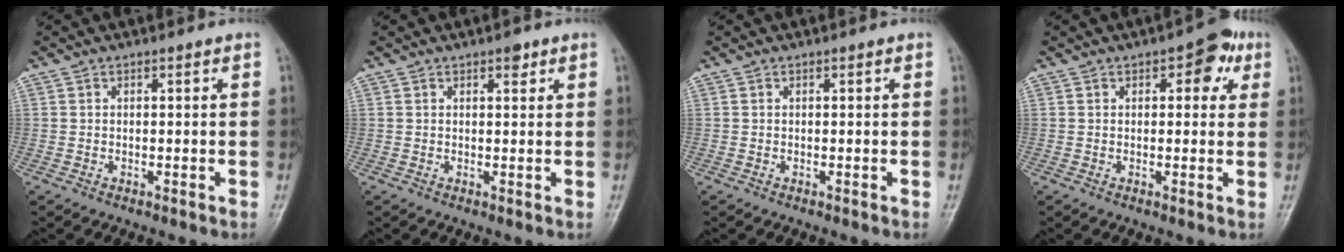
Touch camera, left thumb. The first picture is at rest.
{"total": 2.0, "force": [1.2, 0.9, 1.3], "torque": [-0.012, -0.004, 0.016]}
{"total": 0.0}
{"total": 6.2, "force": [2.5, 3.2, 4.7], "torque": [-0.028, -0.001, 0.021]}